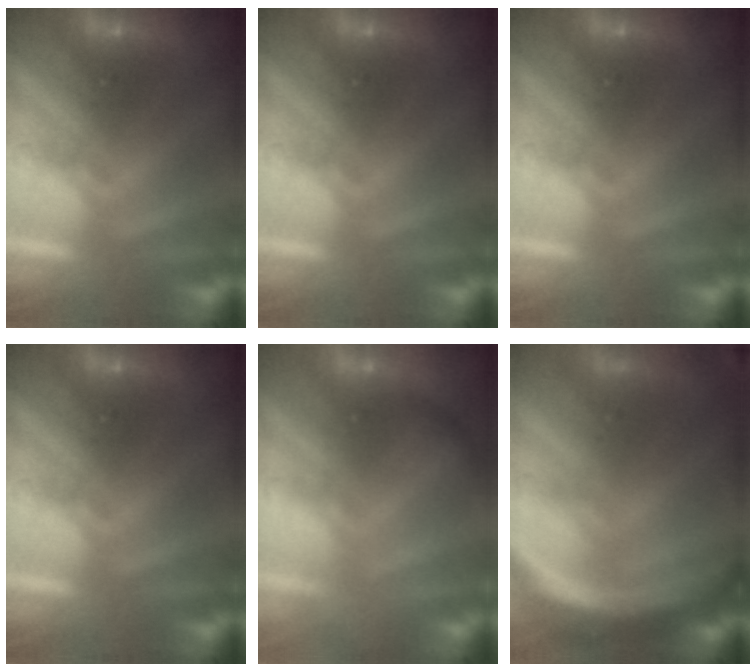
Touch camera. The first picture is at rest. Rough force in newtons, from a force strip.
{"total": 0.0}
{"total": 0.0}
{"total": 0.0}
{"total": 1.8}
{"total": 11.4}